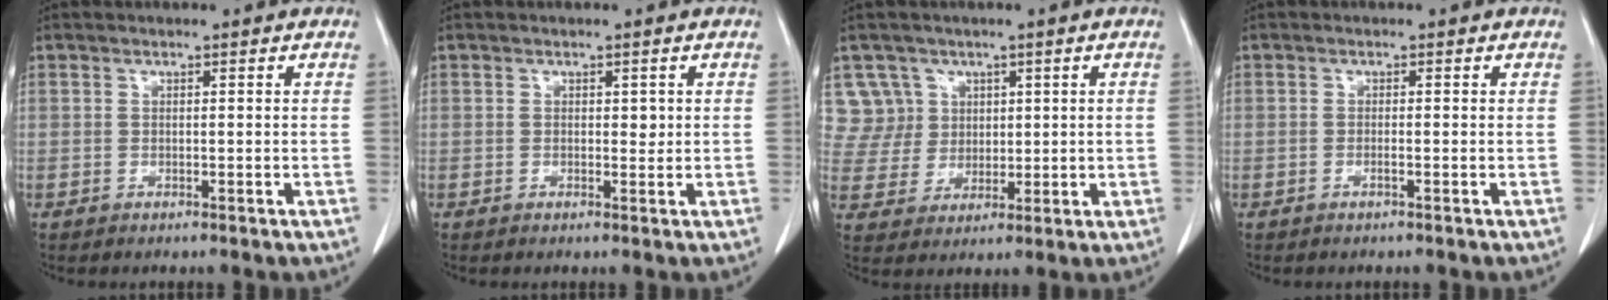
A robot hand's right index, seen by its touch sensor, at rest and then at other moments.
{"total": 1.0, "force": [0.3, 0.7, 0.7], "torque": [-0.005, 0.001, 0.006]}
{"total": 6.8, "force": [3.1, 6.1, -0.5], "torque": [0.016, 0.016, 0.071]}
{"total": 0.5, "force": [-0.3, -0.1, 0.4], "torque": [-0.009, 0.002, -0.004]}